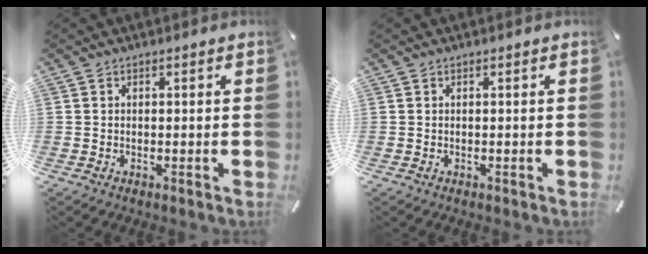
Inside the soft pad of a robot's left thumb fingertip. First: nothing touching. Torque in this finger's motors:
{"motor_torque": [-0.03, -0.03, 0.00, 0.00, 0.00]}